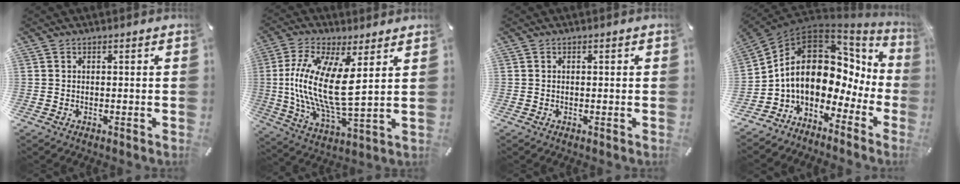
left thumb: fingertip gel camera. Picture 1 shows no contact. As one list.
[{"total": 15.7, "force": [2.8, 5.3, 14.5], "torque": [-0.320, -0.017, 0.045]}, {"total": 0.7, "force": [-0.1, 0.3, 0.7], "torque": [-0.012, 0.001, -0.003]}, {"total": 15.6, "force": [1.0, 11.0, 11.0], "torque": [-0.210, -0.021, 0.014]}]